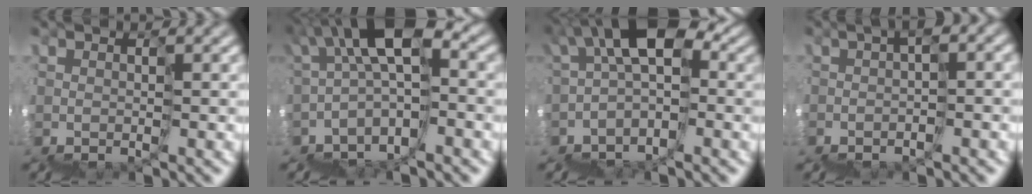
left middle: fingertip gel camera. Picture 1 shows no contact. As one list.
[{"total": 5.2, "force": [-0.4, 1.9, 4.8], "torque": [-0.092, 0.036, -0.016]}, {"total": 4.3, "force": [0.0, 2.5, 3.5], "torque": [-0.062, 0.025, -0.014]}, {"total": 2.4, "force": [-1.9, -0.2, 1.4], "torque": [-0.030, -0.005, -0.034]}]